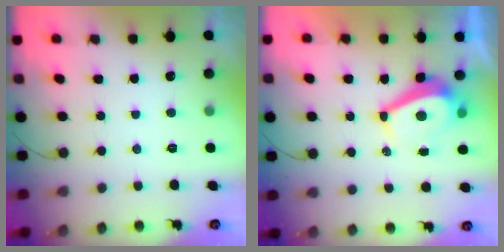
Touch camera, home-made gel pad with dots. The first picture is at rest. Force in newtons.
{"total": 5.7, "press": 5.7, "slide": 0.4}